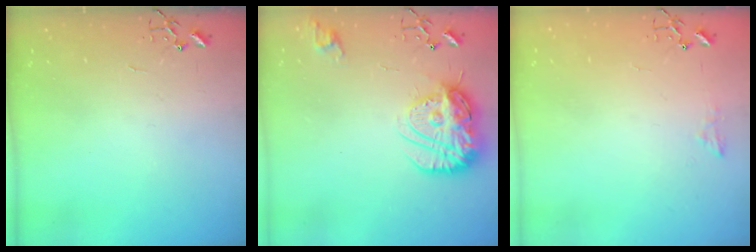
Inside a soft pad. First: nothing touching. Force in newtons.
{"total": 16.5, "press": 16.5, "slide": 1.6}
{"total": 6.9, "press": 6.8, "slide": 0.7}